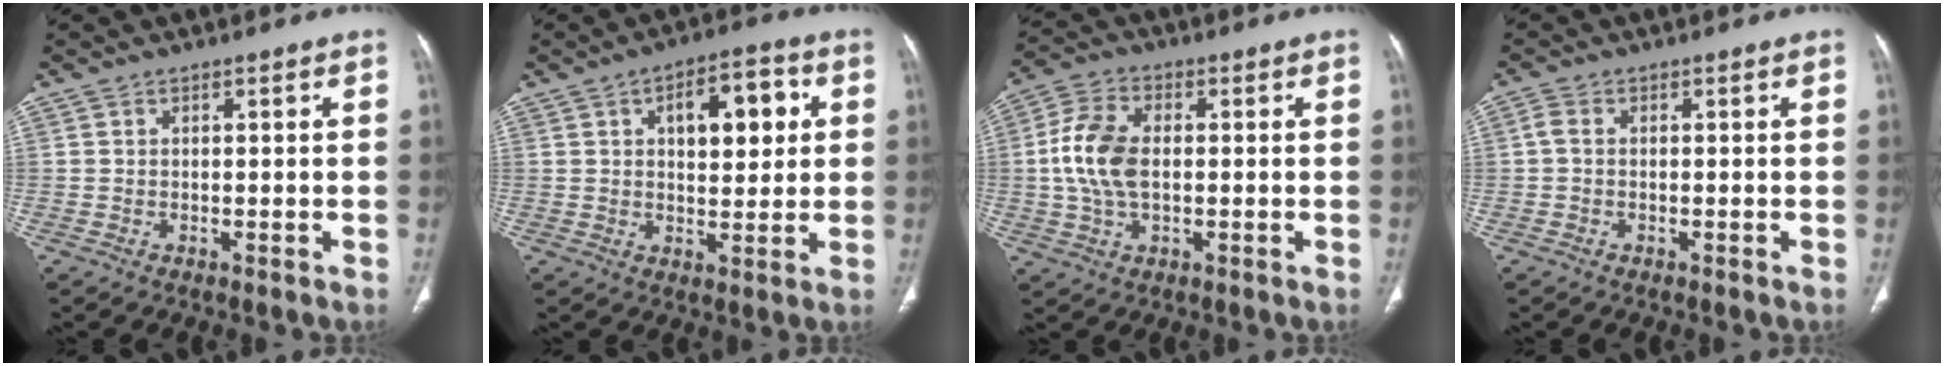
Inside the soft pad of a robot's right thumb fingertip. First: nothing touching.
{"total": 10.7, "force": [3.0, 5.3, 8.8], "torque": [-0.094, 0.006, 0.040]}
{"total": 10.1, "force": [0.2, 6.1, 8.1], "torque": [-0.172, 0.014, 0.002]}
{"total": 1.6, "force": [0.0, 1.1, 1.2], "torque": [-0.024, 0.004, -0.004]}